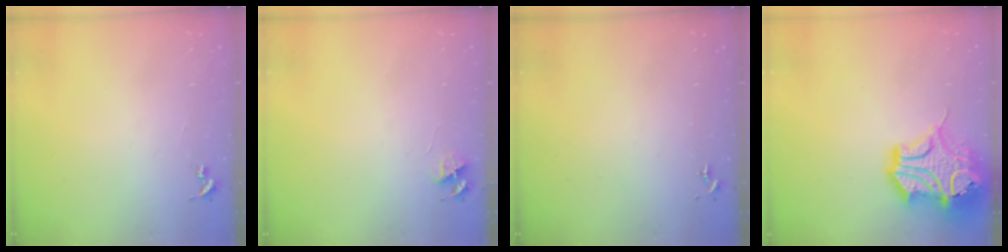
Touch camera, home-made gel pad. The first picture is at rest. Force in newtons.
{"total": 4.5, "press": 4.4, "slide": 0.6}
{"total": 0.0}
{"total": 19.2, "press": 19.0, "slide": 3.0}